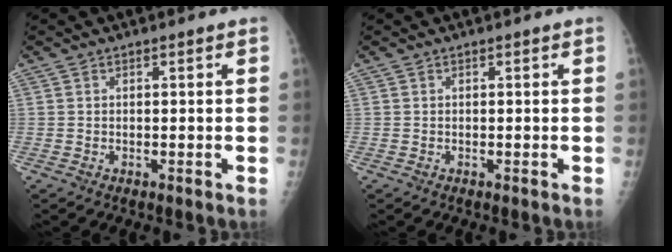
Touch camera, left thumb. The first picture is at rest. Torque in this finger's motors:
{"motor_torque": [0.03, 0.03, 0.01, -0.02, 0.00]}